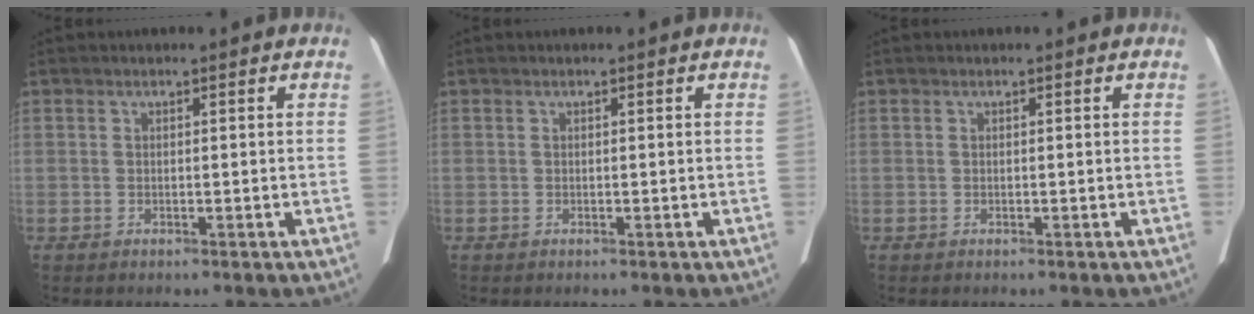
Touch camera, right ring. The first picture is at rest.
{"total": 0.0}
{"total": 0.0}